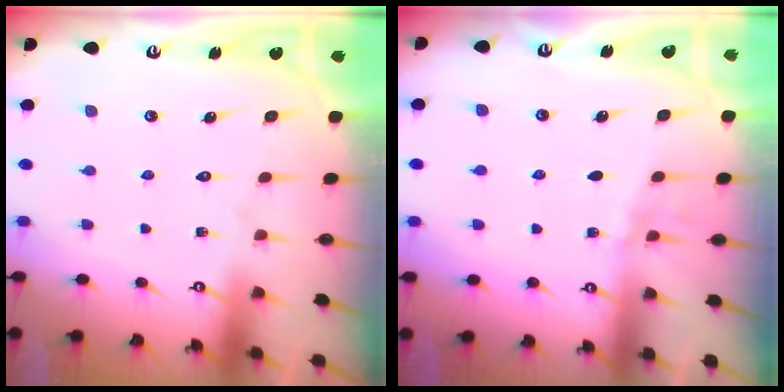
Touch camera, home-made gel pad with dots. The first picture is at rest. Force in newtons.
{"total": 2.1, "press": 2.1, "slide": 0.2}